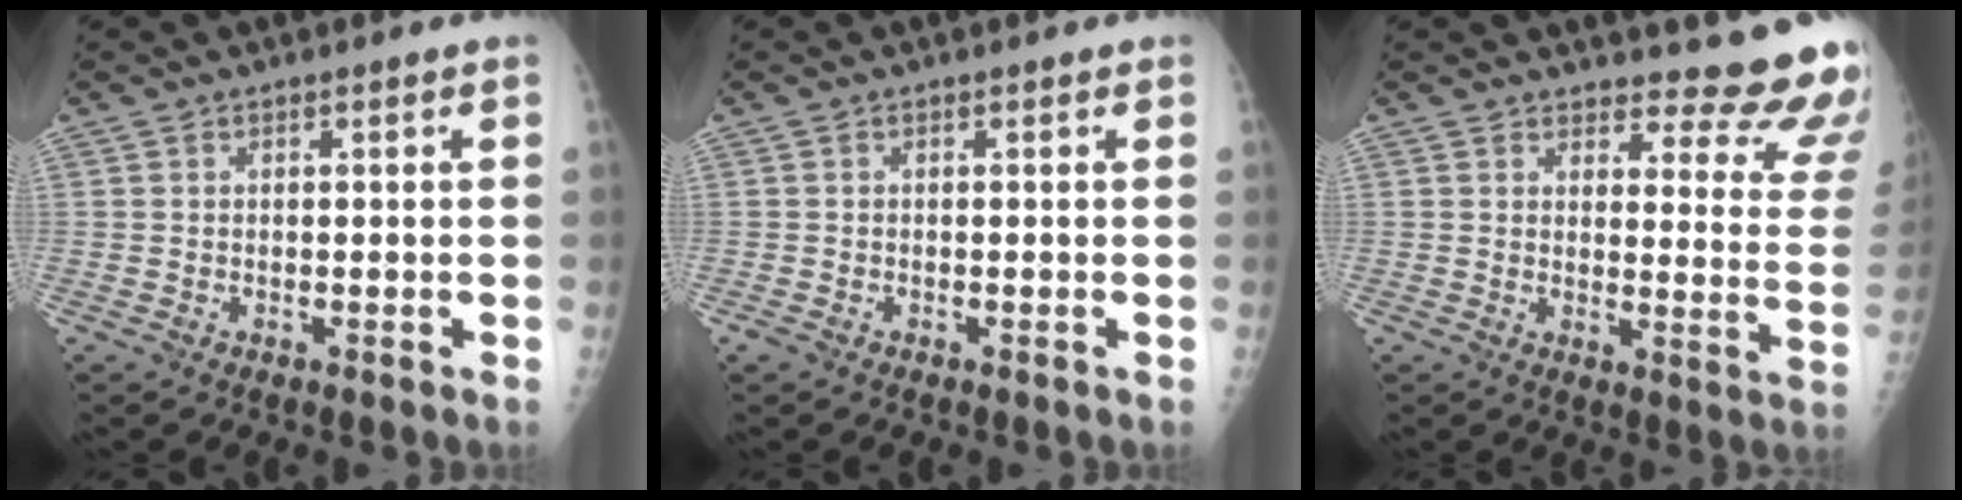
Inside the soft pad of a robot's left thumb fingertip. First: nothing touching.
{"total": 0.6, "force": [-0.4, 0.4, 0.3], "torque": [-0.010, -0.002, -0.011]}
{"total": 16.0, "force": [15.4, 3.5, 3.0], "torque": [0.016, -0.158, 0.152]}